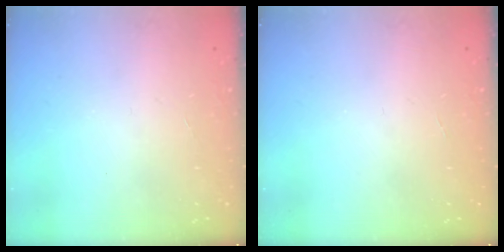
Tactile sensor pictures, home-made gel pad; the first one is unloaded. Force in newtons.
{"total": 0.0}